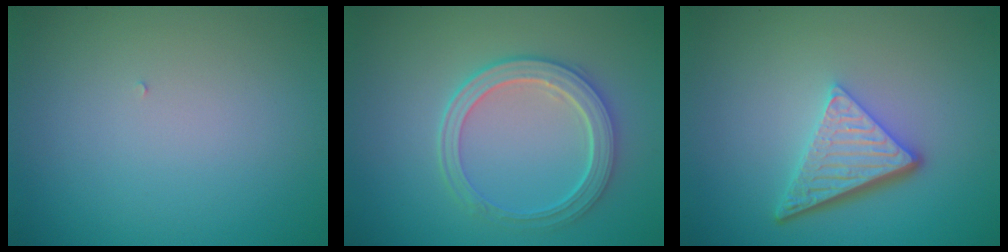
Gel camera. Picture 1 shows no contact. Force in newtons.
{"total": 4.3, "press": 3.7, "slide": 2.2}
{"total": 4.9, "press": 3.5, "slide": 3.4}